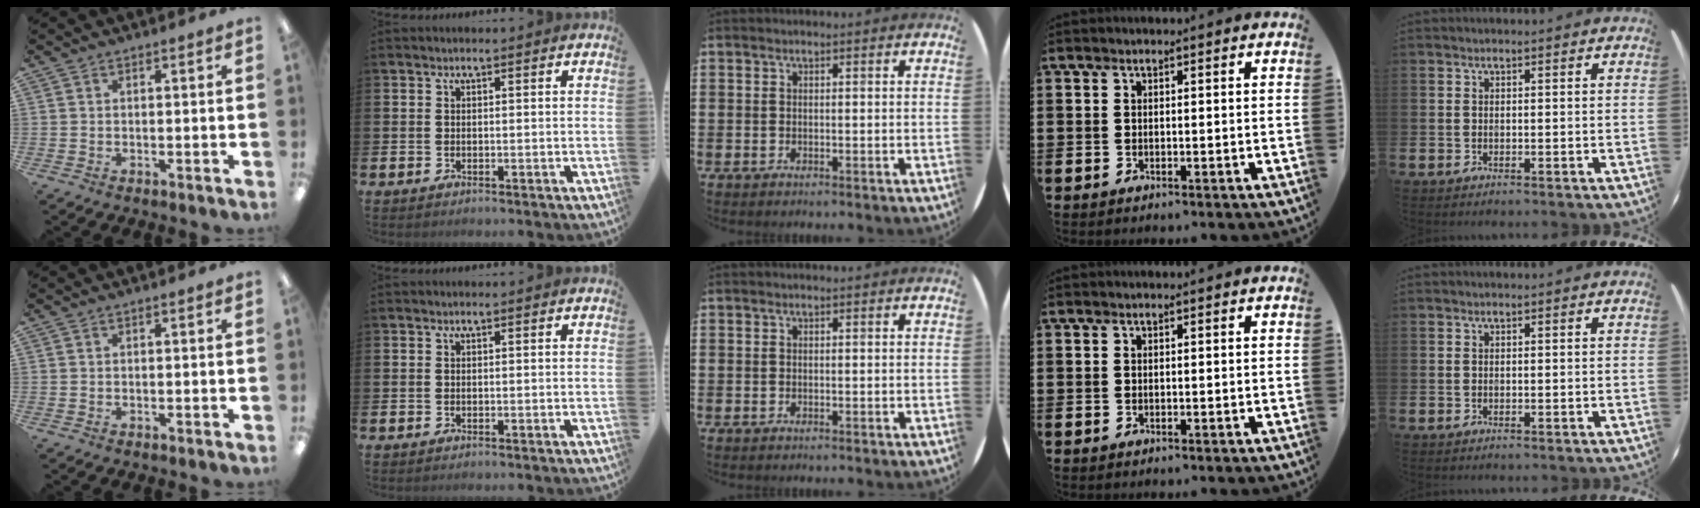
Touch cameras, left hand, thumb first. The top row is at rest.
{}